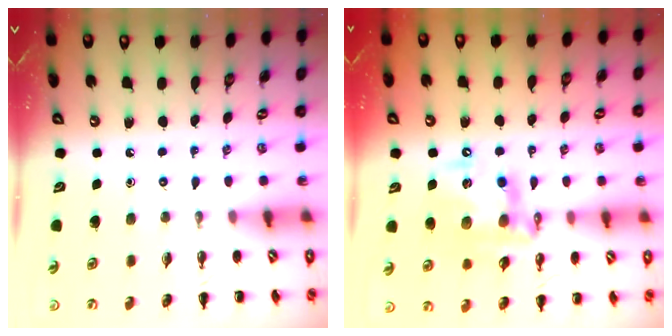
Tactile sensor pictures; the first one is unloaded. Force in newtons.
{"total": 16.5, "press": 16.2, "slide": 3.3}